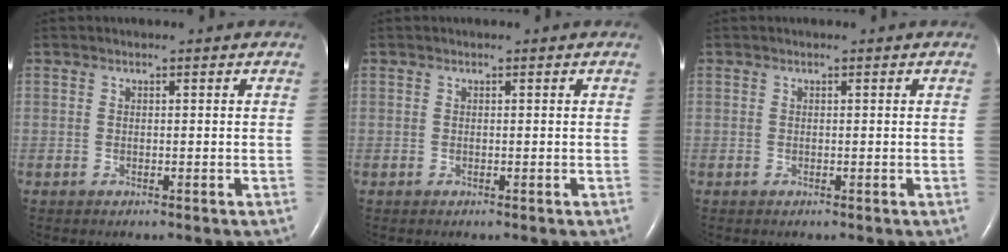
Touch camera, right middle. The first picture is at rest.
{"total": 0.0}
{"total": 0.0}